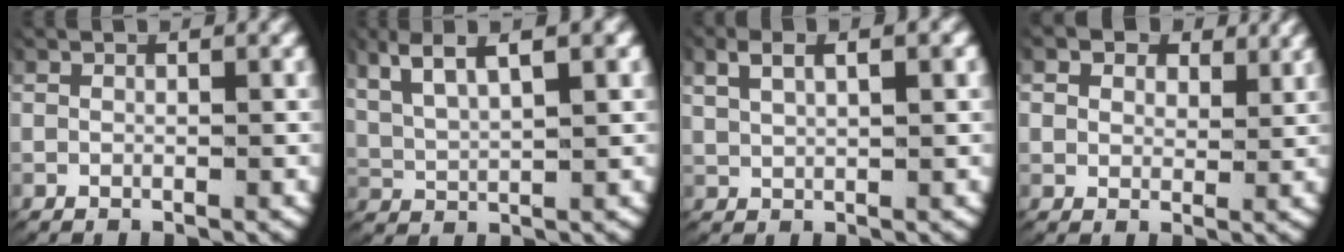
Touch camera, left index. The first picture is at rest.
{"total": 6.7, "force": [3.7, 3.3, 4.4], "torque": [-0.091, 0.013, 0.065]}
{"total": 3.1, "force": [1.8, 1.1, 2.3], "torque": [-0.040, 0.011, 0.036]}
{"total": 2.5, "force": [1.6, 1.5, 1.2], "torque": [-0.025, -0.007, 0.030]}